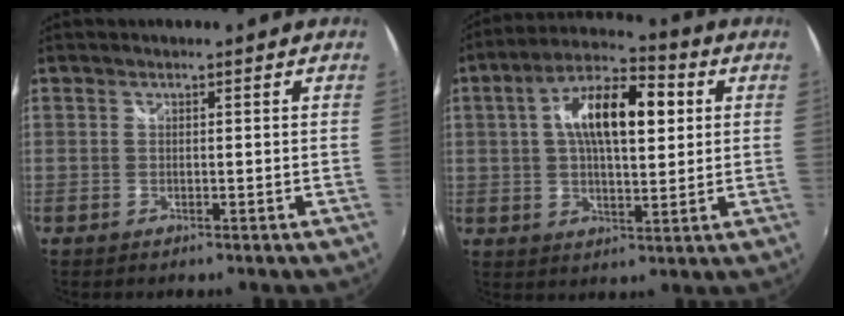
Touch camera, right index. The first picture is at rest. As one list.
[{"total": 14.1, "force": [3.2, 5.9, 12.4], "torque": [-0.214, 0.026, 0.045]}]